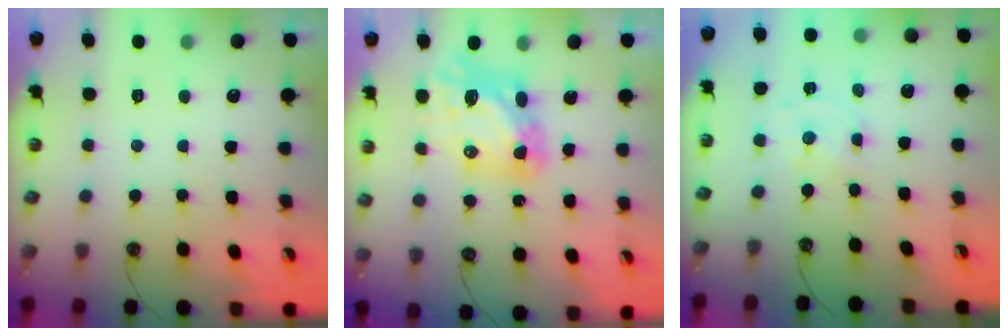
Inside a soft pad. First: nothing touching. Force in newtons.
{"total": 10.4, "press": 10.3, "slide": 0.9}
{"total": 1.6, "press": 1.6, "slide": 0.3}